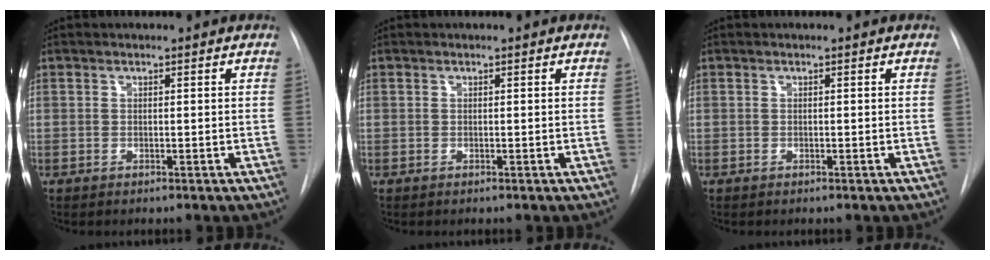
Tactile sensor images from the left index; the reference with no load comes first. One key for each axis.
{"total": 0.0}
{"total": 0.0}